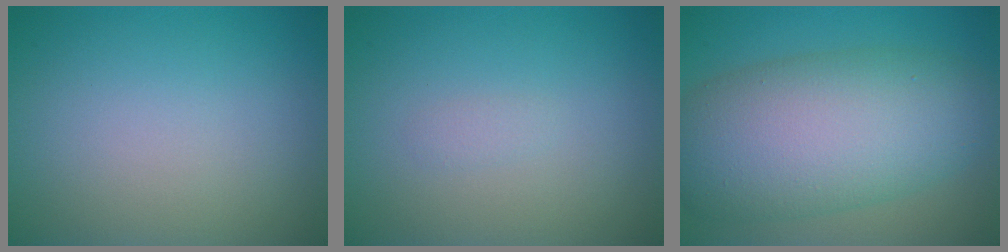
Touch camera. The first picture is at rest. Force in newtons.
{"total": 0.5, "press": 0.5, "slide": 0.0}
{"total": 10.8, "press": 10.8, "slide": 0.4}